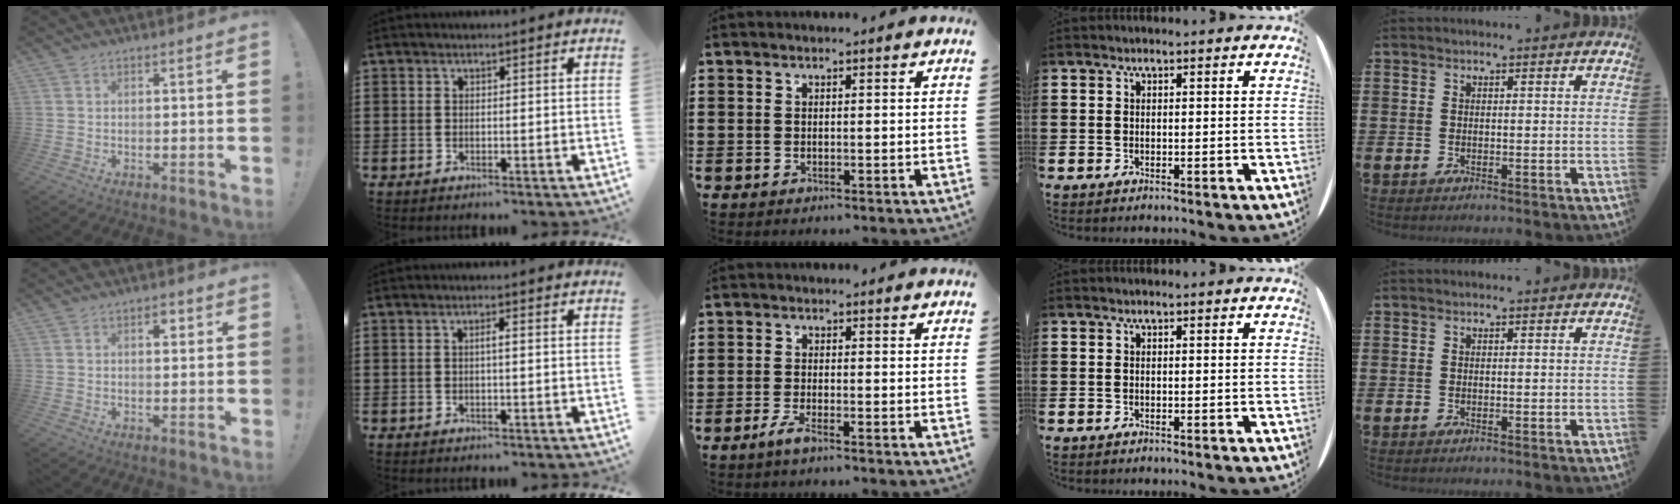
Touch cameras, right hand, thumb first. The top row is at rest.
{"thumb": {"total": 2.3, "force": [0.9, 1.4, 1.7], "torque": [-0.012, -0.002, 0.009]}, "index": {"total": 1.2, "force": [-0.1, 0.1, 1.2], "torque": [-0.023, 0.000, -0.003]}, "middle": {"total": 2.3, "force": [-1.5, 0.1, 1.8], "torque": [-0.037, -0.005, -0.030]}}